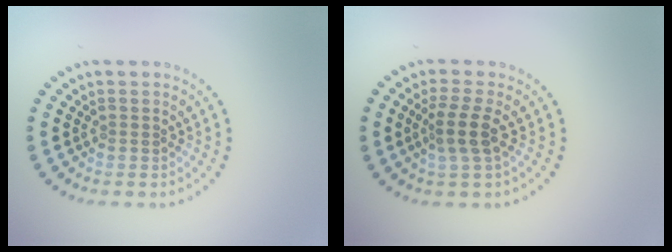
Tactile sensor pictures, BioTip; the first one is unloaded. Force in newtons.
{"total": 2.5, "press": 2.0, "slide": 1.5}